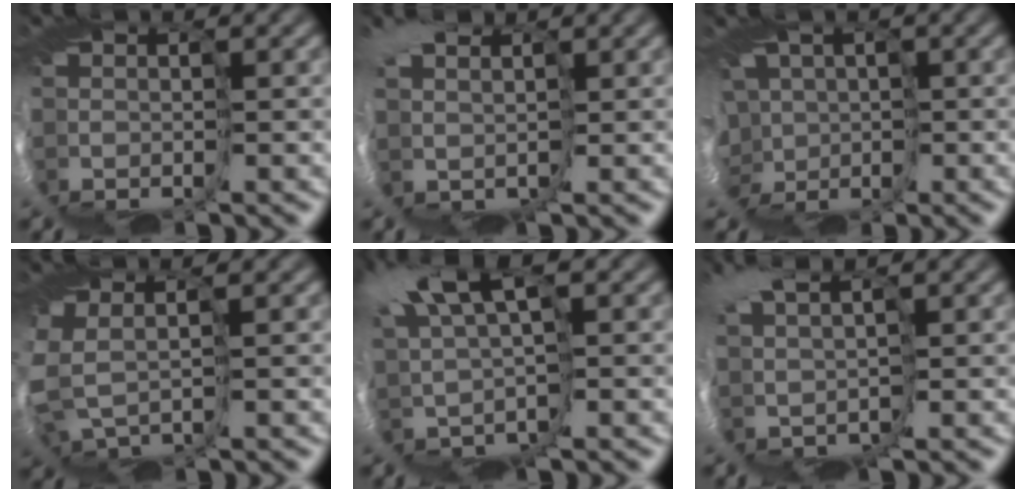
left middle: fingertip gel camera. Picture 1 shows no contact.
{"total": 3.6, "force": [2.3, 2.4, 1.4], "torque": [-0.037, -0.003, 0.026]}
{"total": 8.8, "force": [-0.1, 7.4, 4.7], "torque": [-0.125, -0.002, -0.023]}
{"total": 4.2, "force": [0.4, 2.7, 3.1], "torque": [-0.119, -0.019, 0.039]}
{"total": 6.3, "force": [3.4, 2.0, 4.8], "torque": [-0.125, 0.008, 0.050]}
{"total": 3.1, "force": [1.9, 1.2, 2.1], "torque": [-0.061, -0.002, 0.024]}